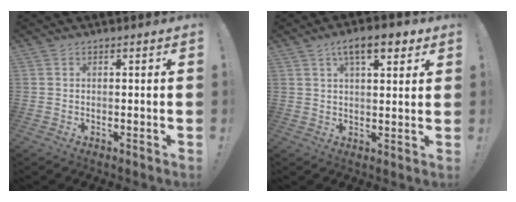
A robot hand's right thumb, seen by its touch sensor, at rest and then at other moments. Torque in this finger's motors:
{"motor_torque": [-0.54, 0.73, 0.35, 0.11, 0.01]}